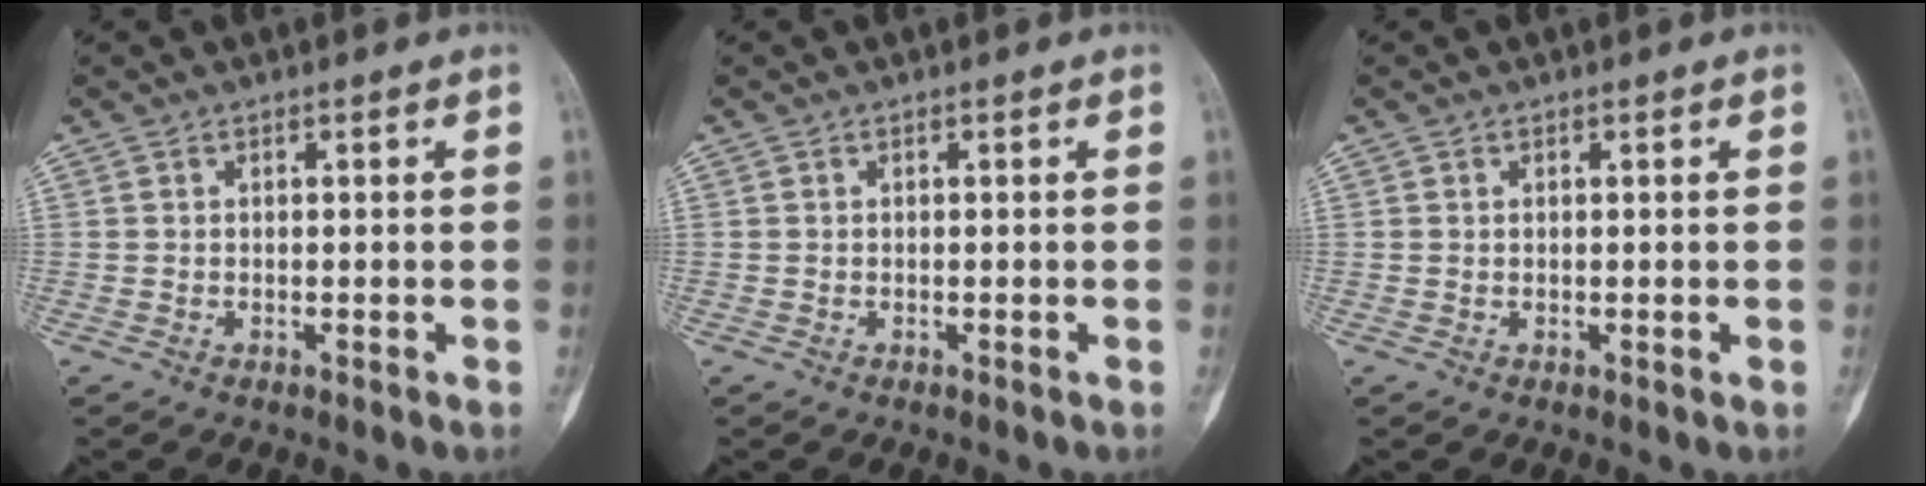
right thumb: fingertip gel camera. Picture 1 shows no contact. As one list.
[{"total": 0.0}, {"total": 0.0}]